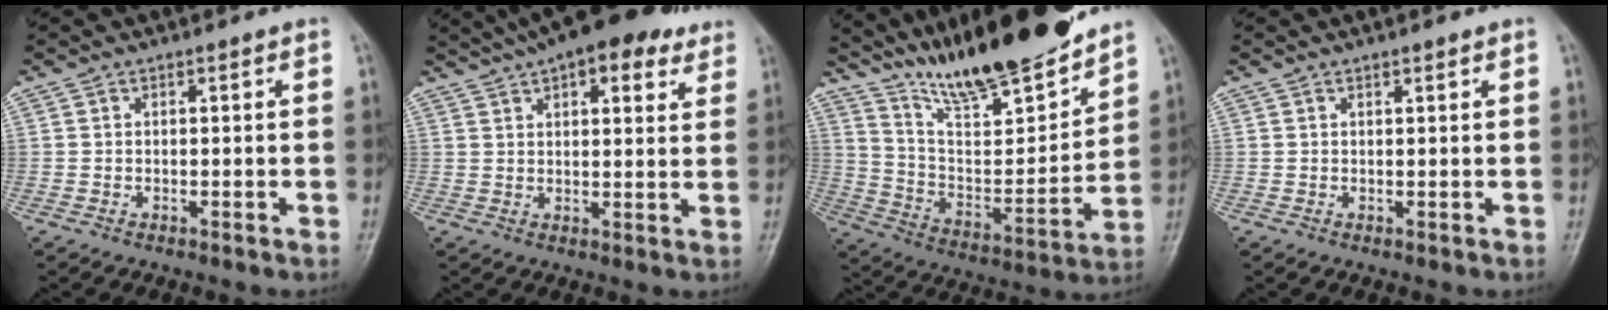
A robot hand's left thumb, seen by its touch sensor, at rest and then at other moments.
{"total": 16.3, "force": [10.8, 6.5, 10.4], "torque": [-0.132, 0.004, 0.151]}
{"total": 20.5, "force": [17.4, 3.7, 10.1], "torque": [-0.131, -0.103, 0.305]}
{"total": 0.9, "force": [0.7, 0.2, 0.5], "torque": [-0.007, -0.003, 0.011]}